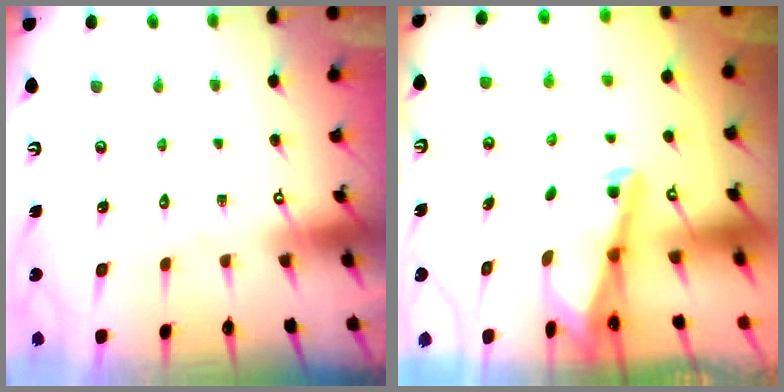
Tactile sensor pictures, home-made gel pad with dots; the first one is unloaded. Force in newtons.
{"total": 3.0, "press": 3.0, "slide": 0.3}